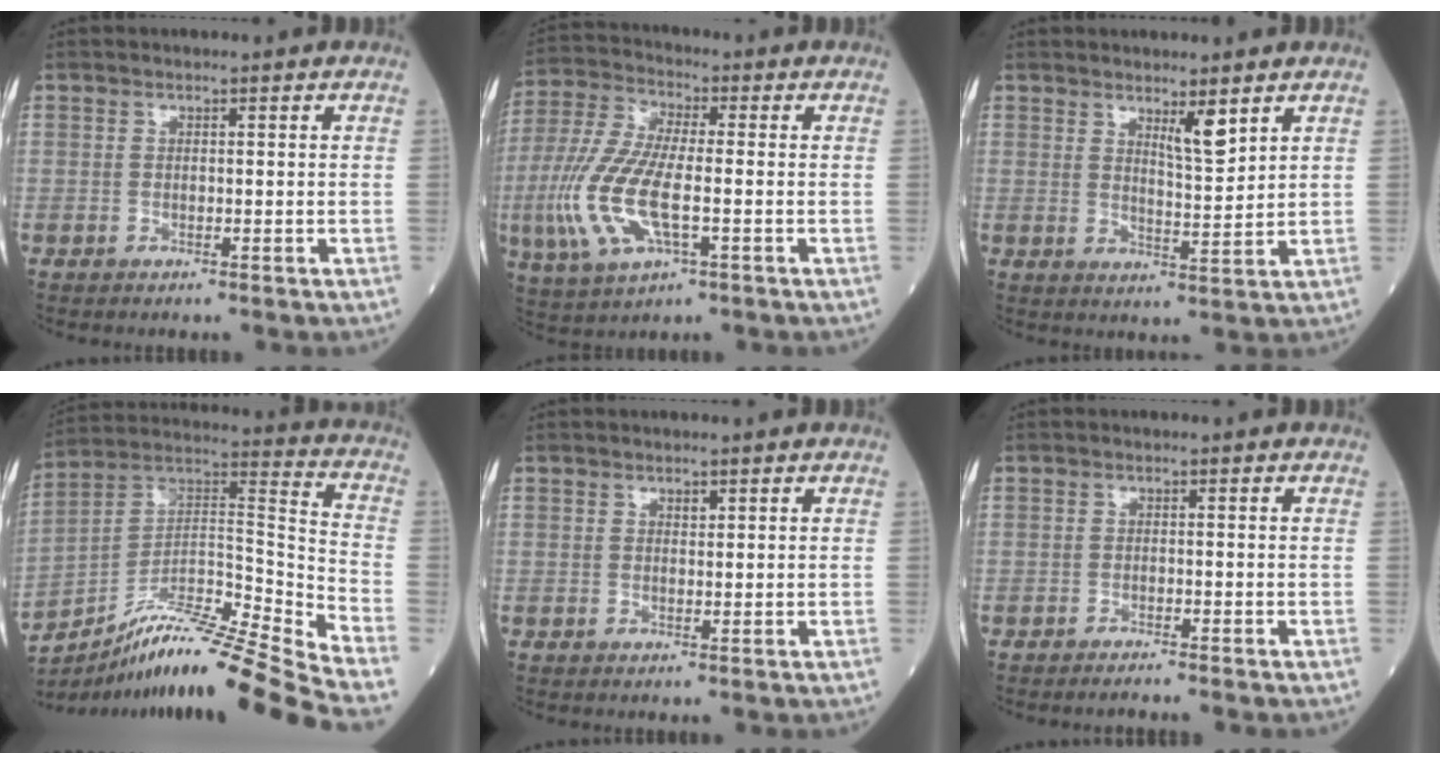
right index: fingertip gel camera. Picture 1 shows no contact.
{"total": 13.3, "force": [-2.9, 4.1, 12.3], "torque": [-0.280, -0.008, -0.053]}
{"total": 4.2, "force": [2.9, 0.4, 3.1], "torque": [-0.055, -0.011, 0.052]}
{"total": 21.9, "force": [-17.9, -2.1, 12.4], "torque": [-0.199, 0.017, -0.314]}
{"total": 0.8, "force": [0.5, 0.4, 0.5], "torque": [-0.005, -0.003, 0.008]}
{"total": 2.0, "force": [-1.9, -0.4, 0.7], "torque": [-0.008, 0.000, -0.027]}